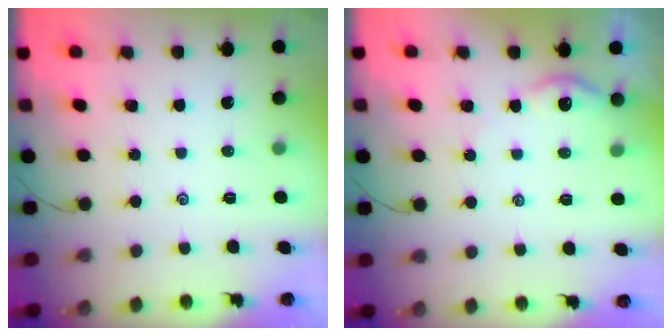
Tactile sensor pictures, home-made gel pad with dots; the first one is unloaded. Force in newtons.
{"total": 3.8, "press": 3.7, "slide": 0.4}